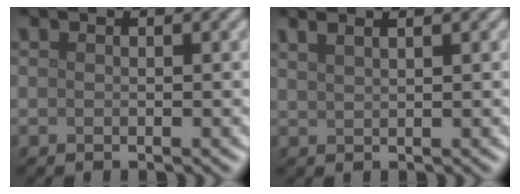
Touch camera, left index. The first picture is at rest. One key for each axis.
{"total": 2.6, "fx": 1.8, "fy": 1.0, "fz": 1.6, "tx": -0.009, "ty": 0.008, "tz": 0.008}